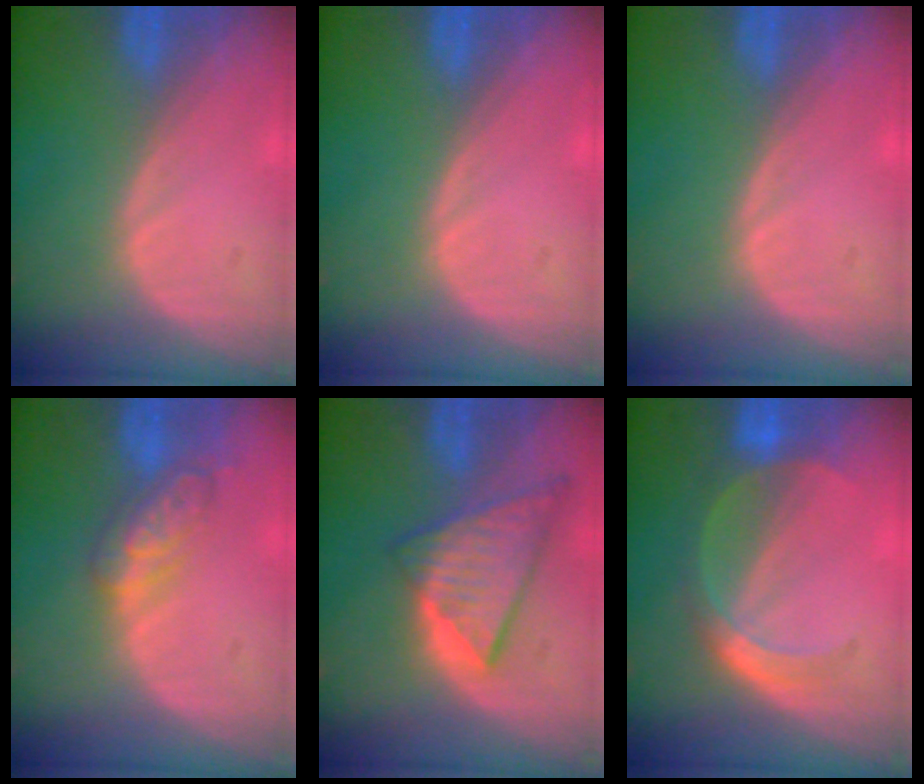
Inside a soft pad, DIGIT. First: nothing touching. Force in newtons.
{"total": 0.0}
{"total": 0.0}
{"total": 5.2, "press": 5.1, "slide": 1.0}
{"total": 8.9, "press": 7.8, "slide": 4.5}
{"total": 5.1, "press": 5.0, "slide": 0.8}